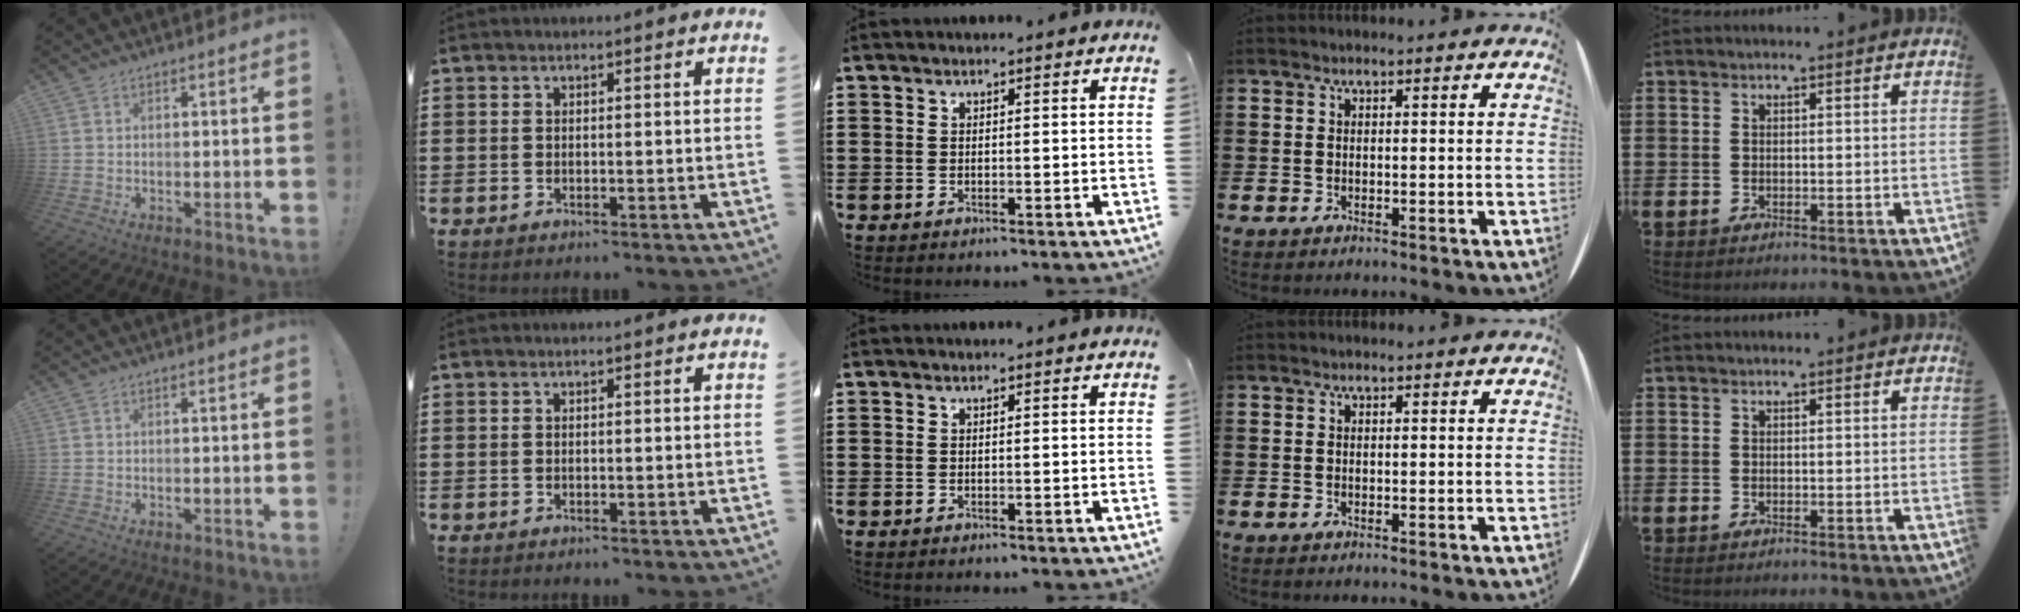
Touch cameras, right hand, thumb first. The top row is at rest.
{}